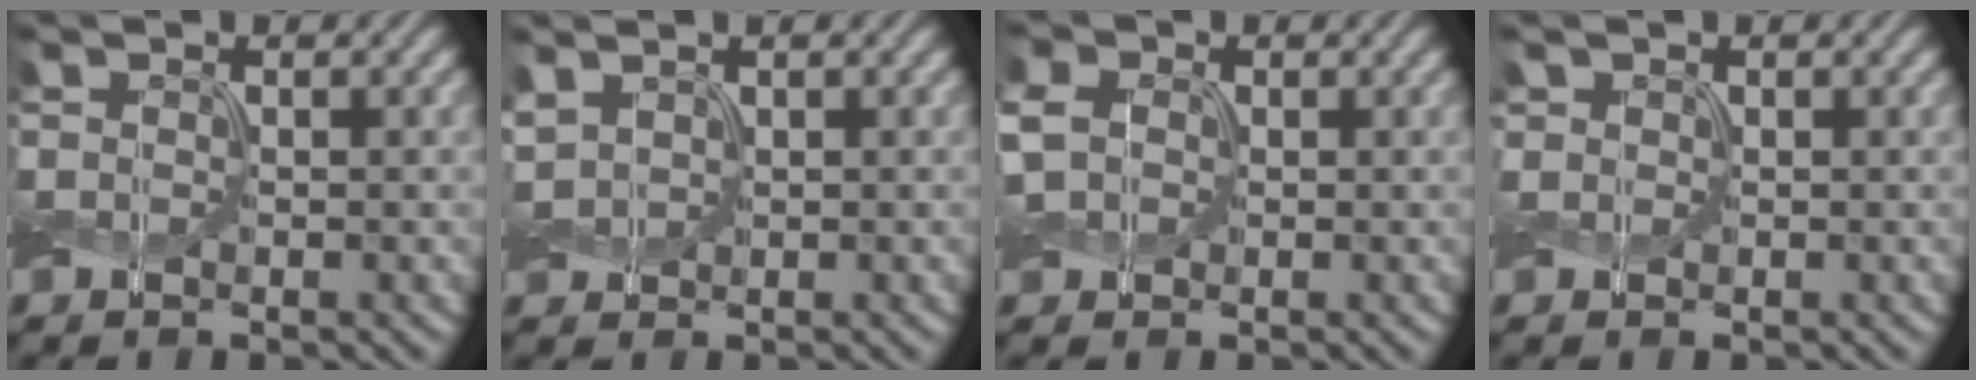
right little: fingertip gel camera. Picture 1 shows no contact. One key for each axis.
{"total": 1.9, "fx": 0.9, "fy": 1.2, "fz": 1.1, "tx": -0.033, "ty": 0.008, "tz": 0.020}
{"total": 3.6, "fx": 0.6, "fy": 2.9, "fz": 2.0, "tx": -0.075, "ty": 0.015, "tz": 0.006}
{"total": 0.7, "fx": 0.5, "fy": 0.5, "fz": 0.1, "tx": -0.002, "ty": 0.002, "tz": 0.009}